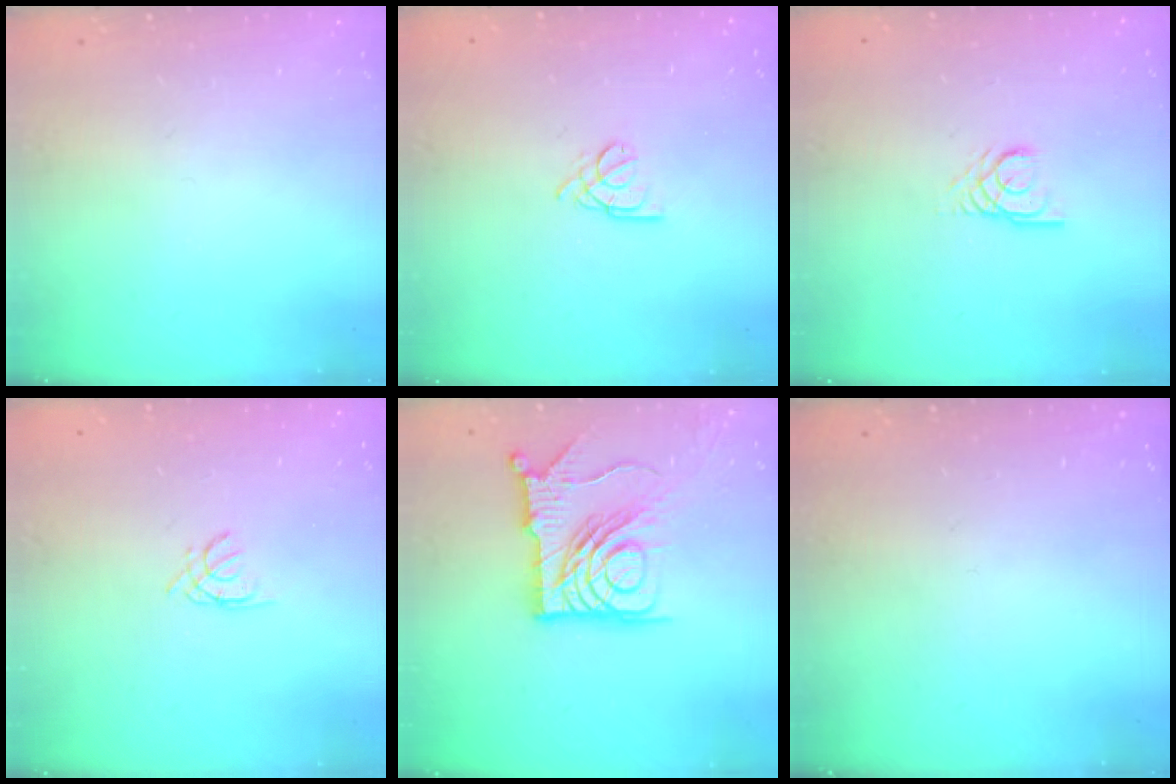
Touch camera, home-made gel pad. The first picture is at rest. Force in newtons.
{"total": 2.6, "press": 2.6, "slide": 0.6}
{"total": 2.7, "press": 2.7, "slide": 0.2}
{"total": 0.5, "press": 0.4, "slide": 0.3}
{"total": 15.4, "press": 15.3, "slide": 1.7}
{"total": 0.0}